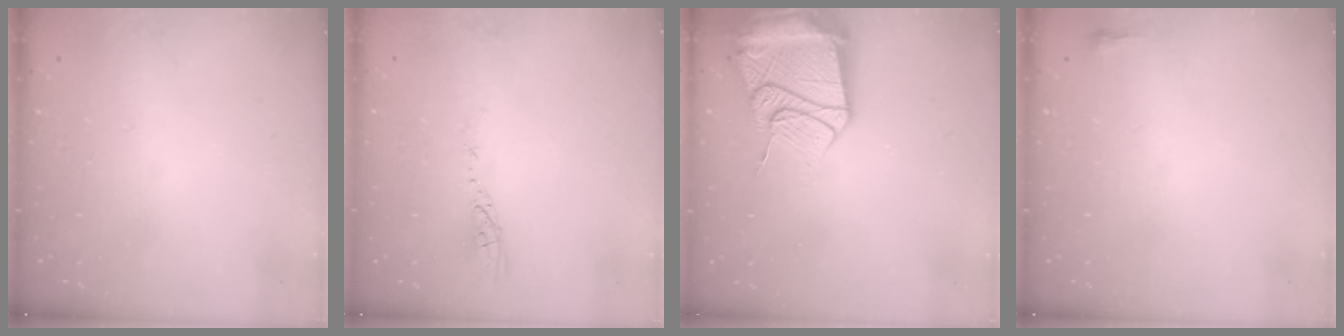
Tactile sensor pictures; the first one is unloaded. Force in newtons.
{"total": 3.7, "press": 3.6, "slide": 0.3}
{"total": 20.6, "press": 20.5, "slide": 2.3}
{"total": 2.4, "press": 2.4, "slide": 0.6}